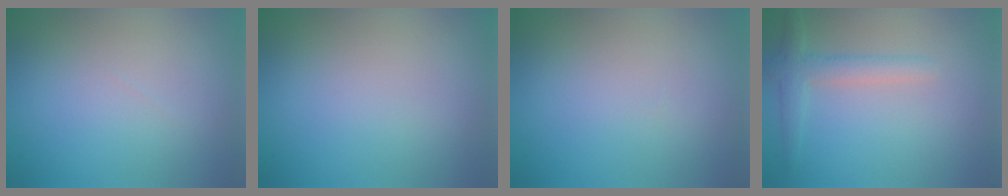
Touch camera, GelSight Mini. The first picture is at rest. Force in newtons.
{"total": 0.0}
{"total": 0.0}
{"total": 2.6, "press": 2.6, "slide": 0.2}